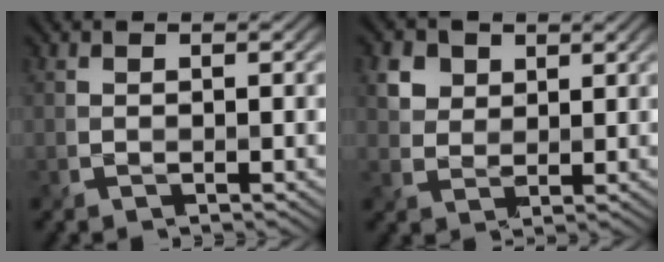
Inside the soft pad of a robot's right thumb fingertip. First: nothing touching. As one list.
[{"total": 3.9, "force": [2.1, 2.9, 1.4], "torque": [-0.047, -0.005, 0.051]}]